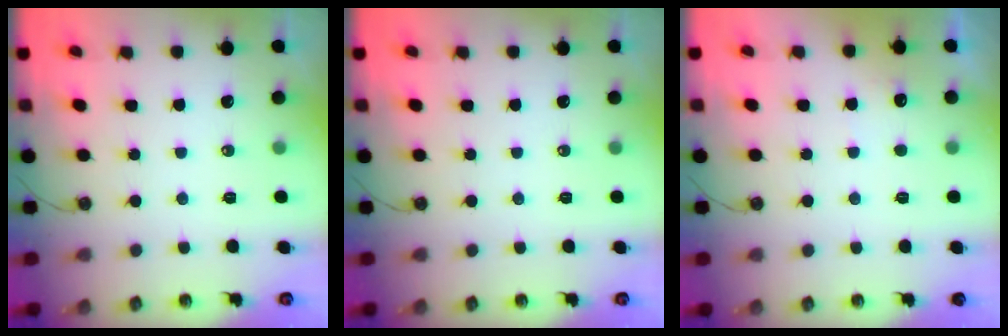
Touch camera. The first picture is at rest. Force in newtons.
{"total": 0.0}
{"total": 4.4, "press": 4.2, "slide": 1.2}